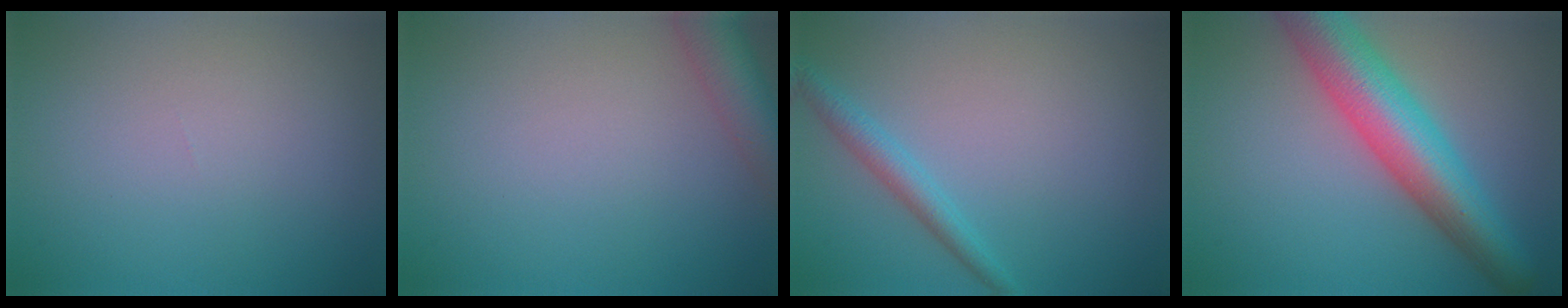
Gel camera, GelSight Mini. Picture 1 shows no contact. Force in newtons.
{"total": 4.3, "press": 4.3, "slide": 0.3}
{"total": 2.1, "press": 2.1, "slide": 0.1}
{"total": 8.7, "press": 8.7, "slide": 0.4}